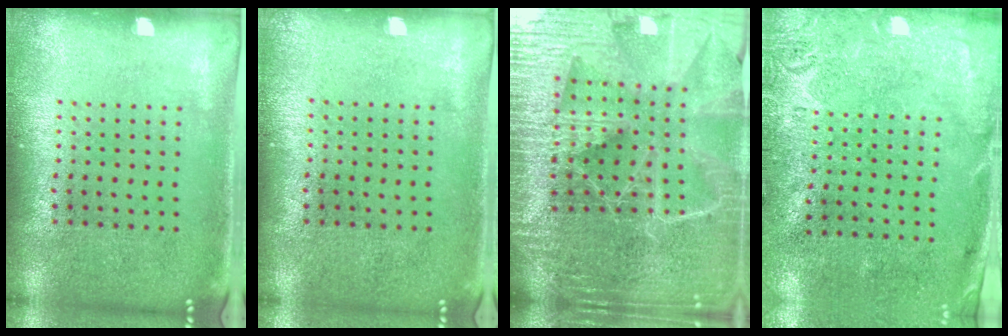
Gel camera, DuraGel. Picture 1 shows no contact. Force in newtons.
{"total": 0.0}
{"total": 6.0, "press": 5.2, "slide": 2.9}
{"total": 2.9, "press": 2.2, "slide": 1.8}